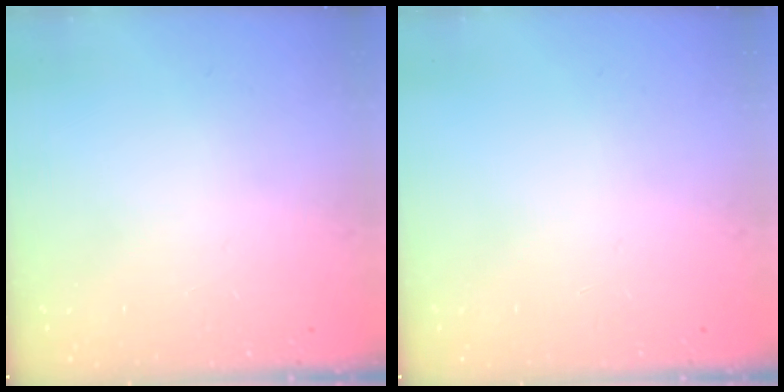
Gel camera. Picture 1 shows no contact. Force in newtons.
{"total": 0.0}